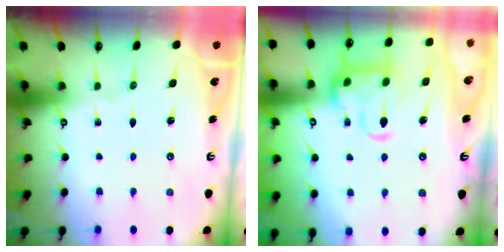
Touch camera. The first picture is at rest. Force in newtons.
{"total": 5.6, "press": 5.4, "slide": 1.5}